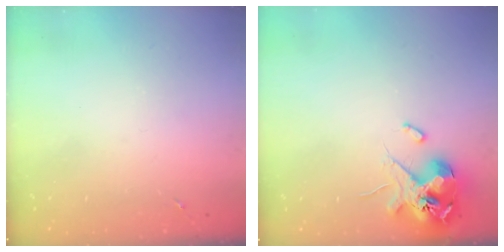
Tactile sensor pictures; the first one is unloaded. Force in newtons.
{"total": 13.6, "press": 13.5, "slide": 1.9}